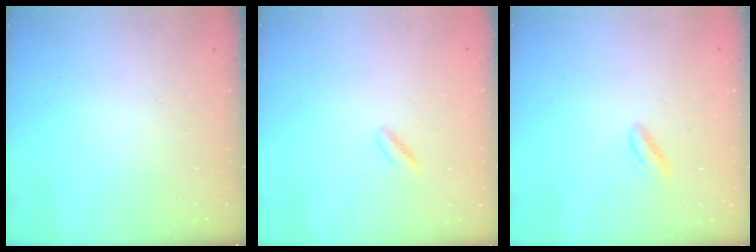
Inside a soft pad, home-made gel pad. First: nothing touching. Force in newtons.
{"total": 1.7, "press": 1.4, "slide": 1.0}
{"total": 3.5, "press": 3.4, "slide": 0.9}